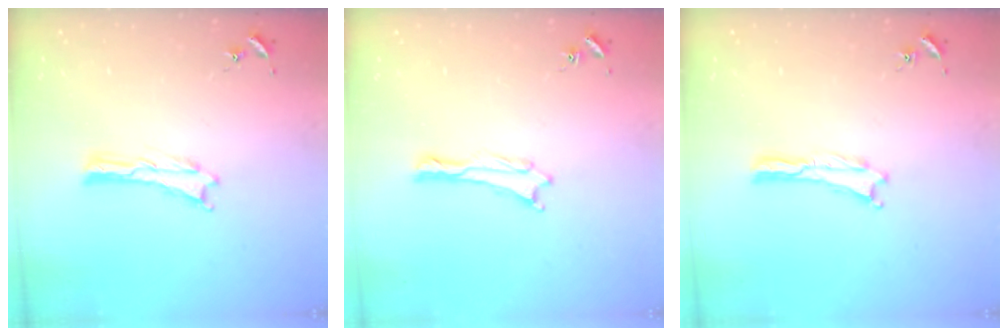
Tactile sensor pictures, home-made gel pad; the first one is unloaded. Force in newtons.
{"total": 0.0}
{"total": 0.0}